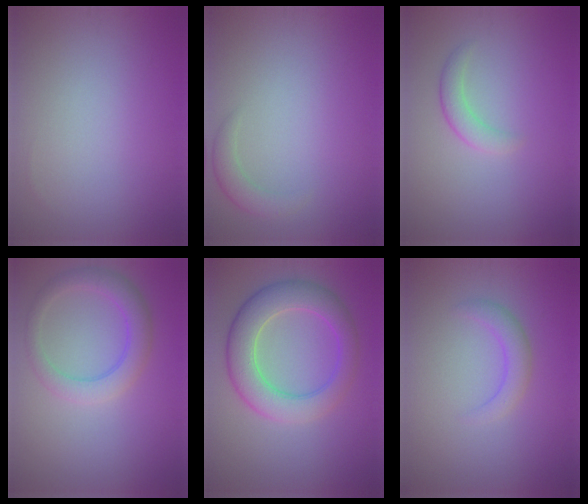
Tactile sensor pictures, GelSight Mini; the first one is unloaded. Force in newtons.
{"total": 1.8, "press": 1.8, "slide": 0.1}
{"total": 1.9, "press": 1.9, "slide": 0.1}
{"total": 3.6, "press": 3.6, "slide": 0.1}
{"total": 6.6, "press": 6.6, "slide": 0.2}
{"total": 2.1, "press": 2.0, "slide": 0.3}